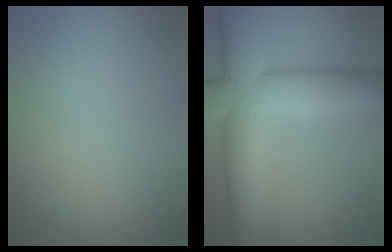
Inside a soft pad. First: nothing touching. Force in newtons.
{"total": 10.9, "press": 10.9, "slide": 0.6}